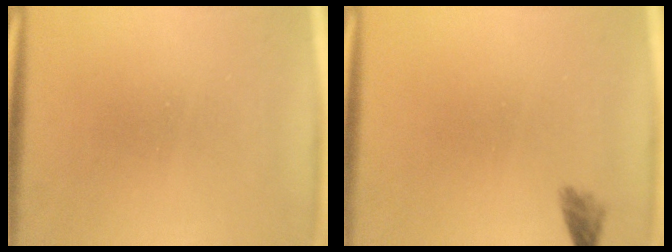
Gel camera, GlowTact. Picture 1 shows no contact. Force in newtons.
{"total": 1.6}